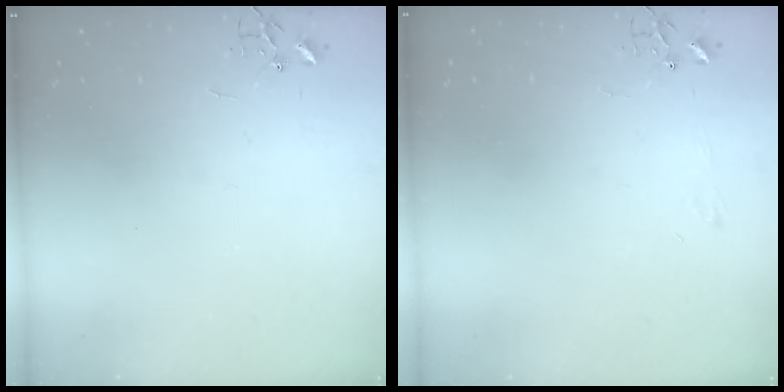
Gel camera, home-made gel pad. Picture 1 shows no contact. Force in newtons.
{"total": 4.2, "press": 4.2, "slide": 0.6}